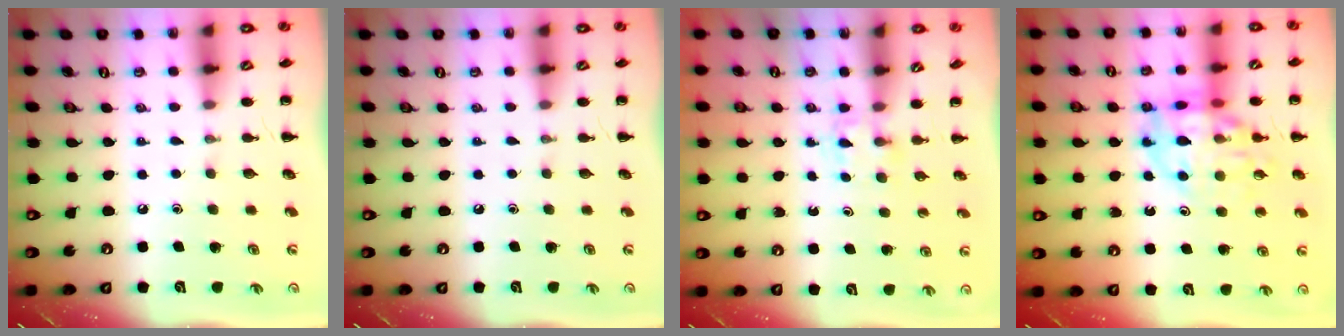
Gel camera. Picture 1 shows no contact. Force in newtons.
{"total": 0.0}
{"total": 2.4, "press": 2.3, "slide": 0.9}
{"total": 14.8, "press": 14.5, "slide": 2.9}